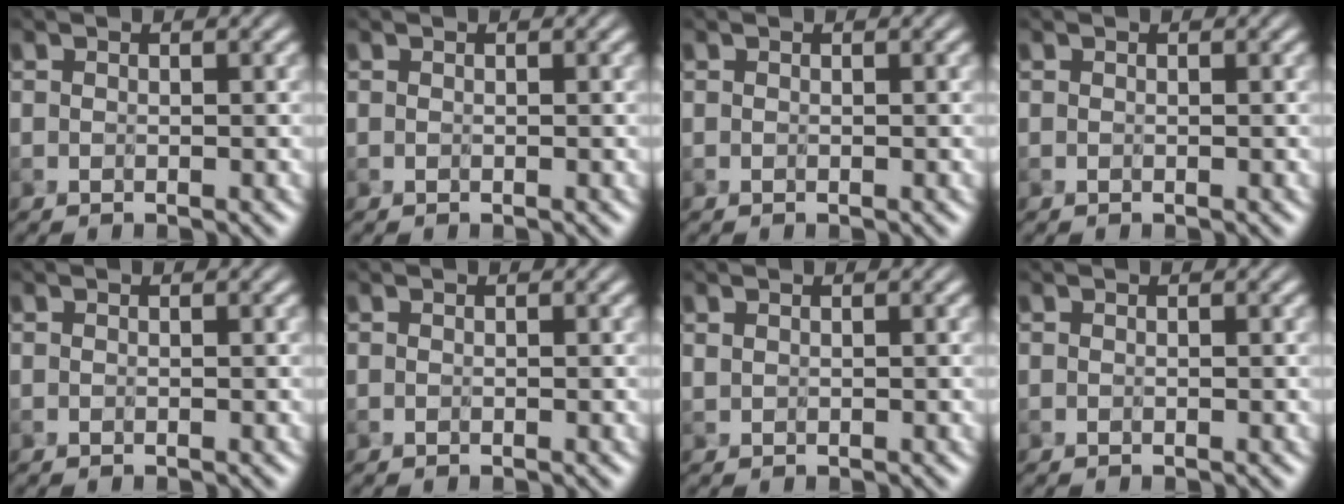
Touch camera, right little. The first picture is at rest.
{"total": 0.0}
{"total": 0.0}
{"total": 0.0}
{"total": 0.0}
{"total": 0.0}
{"total": 0.6, "force": [0.4, 0.3, 0.2], "torque": [-0.010, 0.000, 0.014]}
{"total": 0.0}